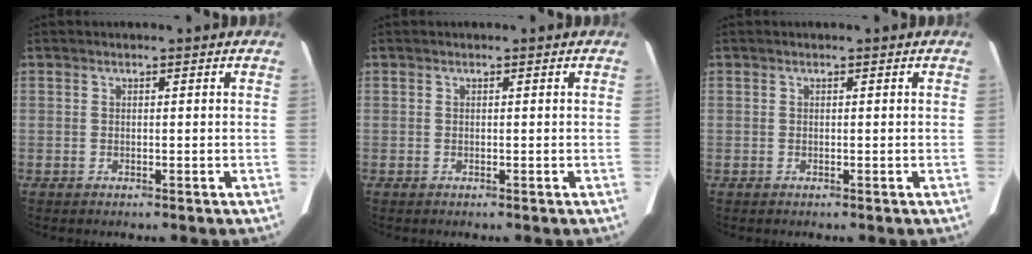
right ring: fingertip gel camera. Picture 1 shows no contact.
{"total": 0.0}
{"total": 0.0}